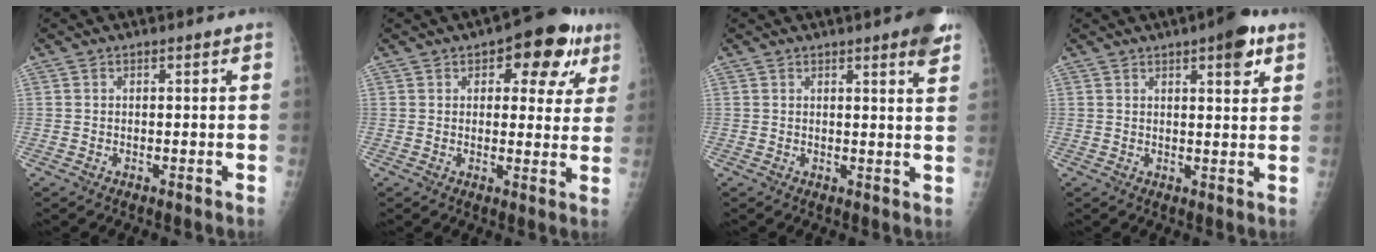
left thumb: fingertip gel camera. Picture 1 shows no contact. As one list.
[{"total": 12.0, "force": [5.8, 6.1, 8.6], "torque": [-0.057, -0.007, 0.068]}, {"total": 7.0, "force": [4.7, -0.1, 5.3], "torque": [-0.066, -0.023, 0.053]}, {"total": 6.8, "force": [3.8, 2.1, 5.3], "torque": [-0.057, -0.013, 0.046]}]